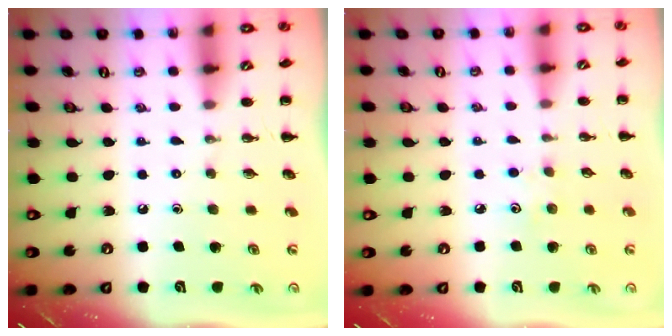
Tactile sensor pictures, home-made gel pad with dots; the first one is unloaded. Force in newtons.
{"total": 2.7, "press": 2.6, "slide": 0.7}